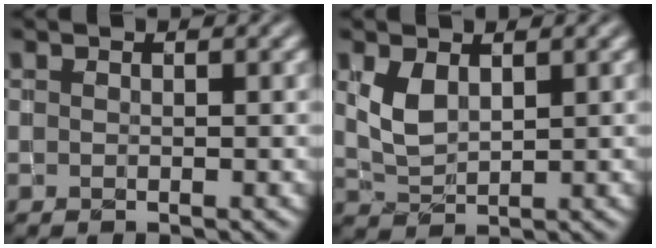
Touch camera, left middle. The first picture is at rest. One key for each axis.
{"total": 2.5, "fx": 0.9, "fy": 1.5, "fz": 1.8, "tx": -0.046, "ty": -0.002, "tz": 0.025}